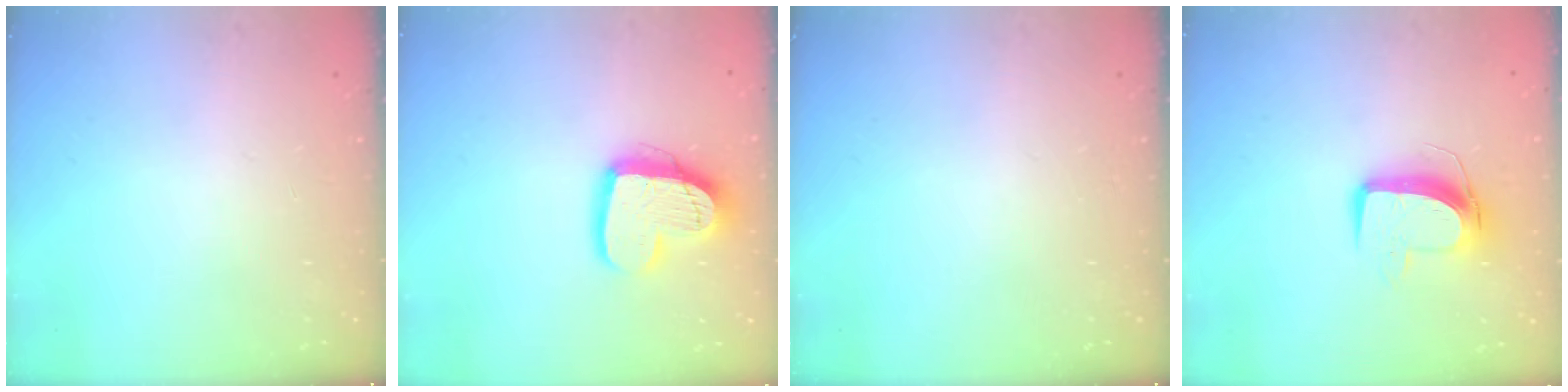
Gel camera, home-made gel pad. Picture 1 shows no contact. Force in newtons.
{"total": 15.3, "press": 15.2, "slide": 1.3}
{"total": 0.0}
{"total": 10.5, "press": 10.4, "slide": 0.9}